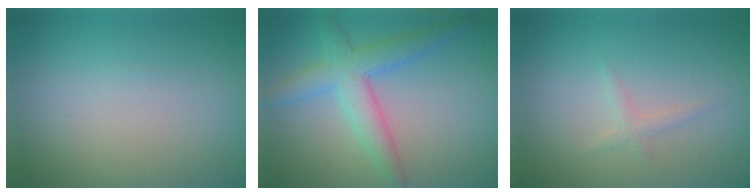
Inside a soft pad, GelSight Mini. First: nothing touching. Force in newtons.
{"total": 4.5, "press": 4.5, "slide": 0.1}
{"total": 1.0, "press": 1.0, "slide": 0.1}